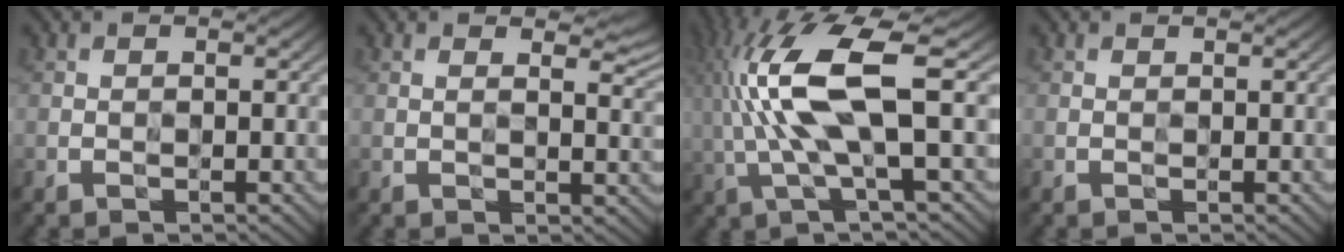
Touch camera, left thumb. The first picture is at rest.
{"total": 3.1, "force": [1.6, 1.0, 2.5], "torque": [-0.044, -0.004, 0.026]}
{"total": 11.8, "force": [2.3, 2.9, 11.2], "torque": [-0.250, 0.011, 0.048]}
{"total": 0.0}